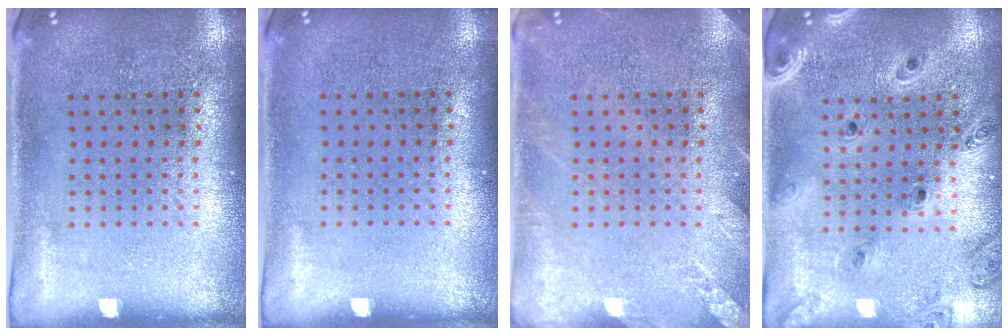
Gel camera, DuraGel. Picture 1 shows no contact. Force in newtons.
{"total": 0.0}
{"total": 1.9, "press": 1.9, "slide": 0.2}
{"total": 1.3, "press": 1.3, "slide": 0.1}